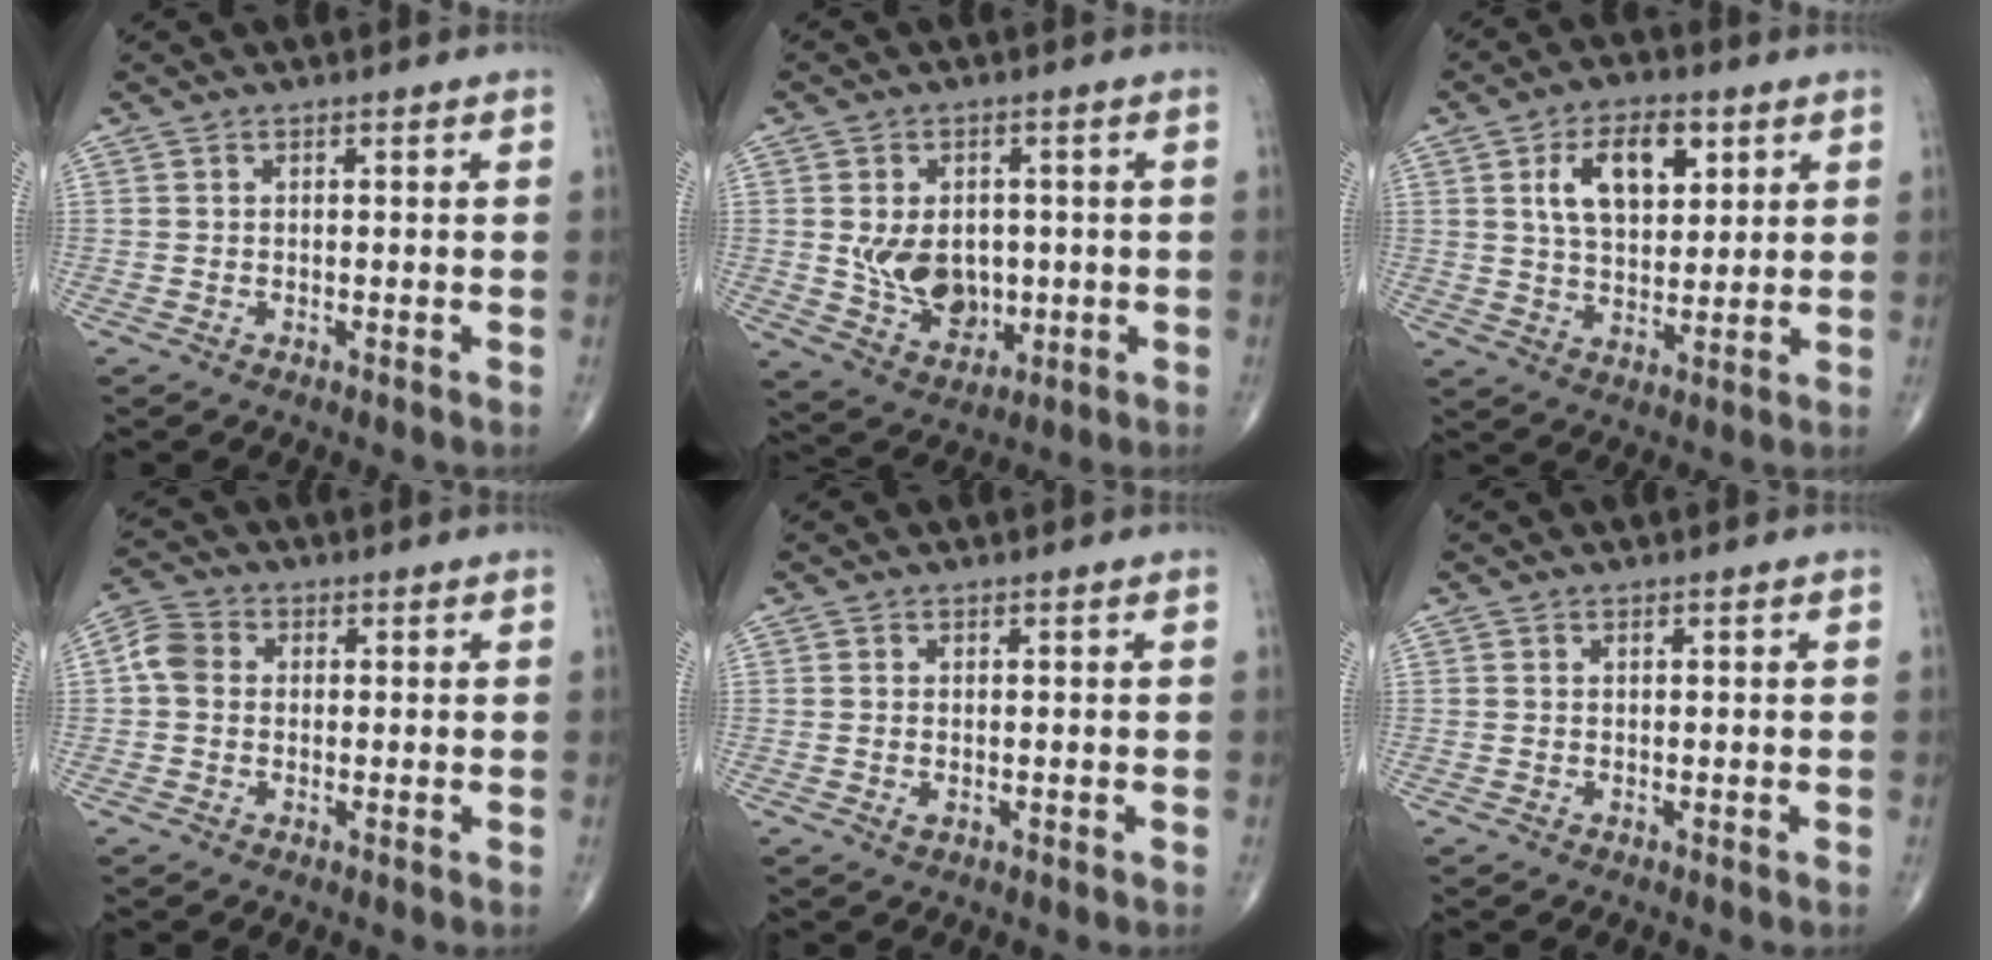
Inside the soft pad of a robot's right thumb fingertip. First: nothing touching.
{"total": 10.1, "force": [-0.1, 7.5, 6.9], "torque": [-0.083, -0.008, 0.015]}
{"total": 11.7, "force": [4.2, 6.6, 8.7], "torque": [-0.121, -0.010, 0.074]}
{"total": 4.8, "force": [0.2, 3.9, 2.7], "torque": [-0.049, 0.015, -0.006]}
{"total": 1.0, "force": [-0.2, 0.5, 0.8], "torque": [-0.016, 0.000, -0.002]}
{"total": 0.0}